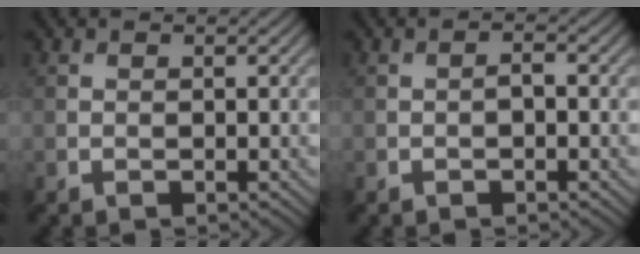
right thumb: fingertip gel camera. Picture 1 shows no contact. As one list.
[{"total": 1.1, "force": [-0.3, 0.5, 0.9], "torque": [-0.017, 0.004, -0.006]}]